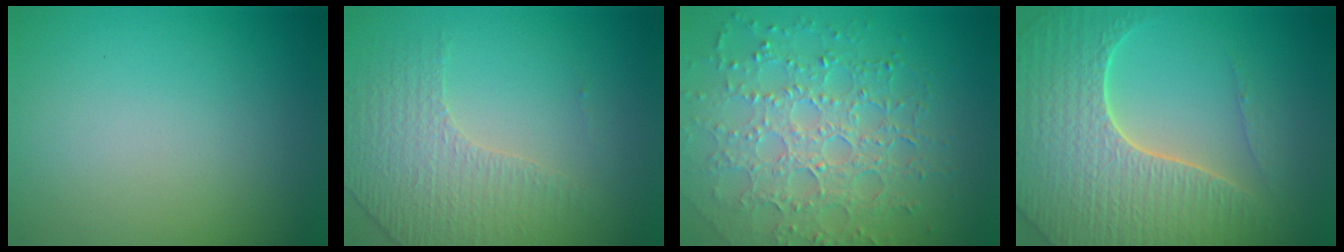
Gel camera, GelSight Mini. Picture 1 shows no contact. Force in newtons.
{"total": 4.4, "press": 3.0, "slide": 3.3}
{"total": 7.3, "press": 5.4, "slide": 5.0}
{"total": 7.1, "press": 6.9, "slide": 1.8}